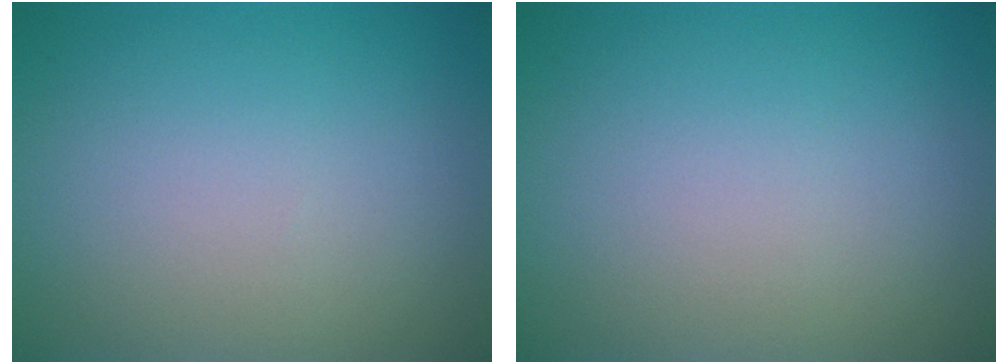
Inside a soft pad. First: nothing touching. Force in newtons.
{"total": 0.0}